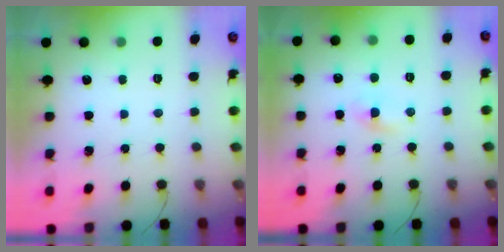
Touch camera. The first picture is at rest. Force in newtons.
{"total": 1.8, "press": 1.5, "slide": 0.9}